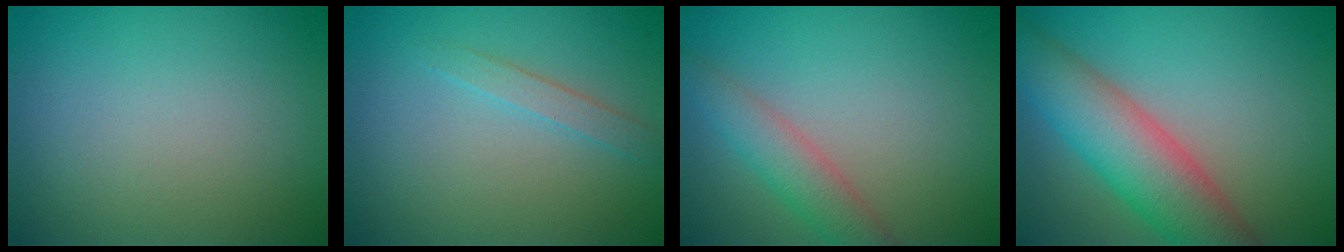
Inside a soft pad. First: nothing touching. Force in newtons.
{"total": 1.5, "press": 1.5, "slide": 0.1}
{"total": 3.2, "press": 3.2, "slide": 0.2}
{"total": 7.6, "press": 7.6, "slide": 0.4}